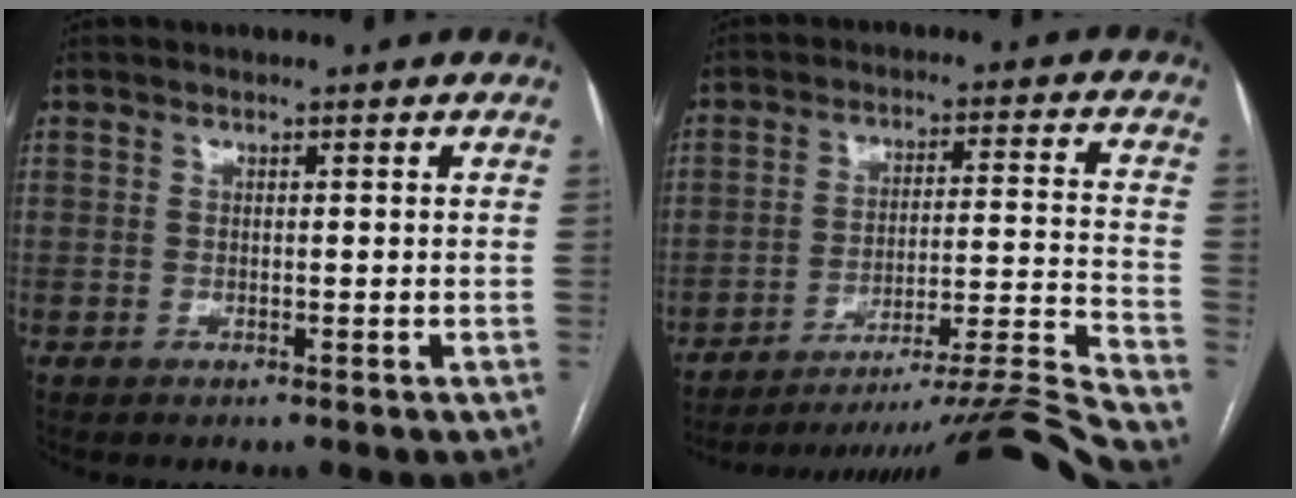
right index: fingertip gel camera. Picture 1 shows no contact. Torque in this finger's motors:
{"motor_torque": [-0.58, -1.56, 0.47, 0.17]}